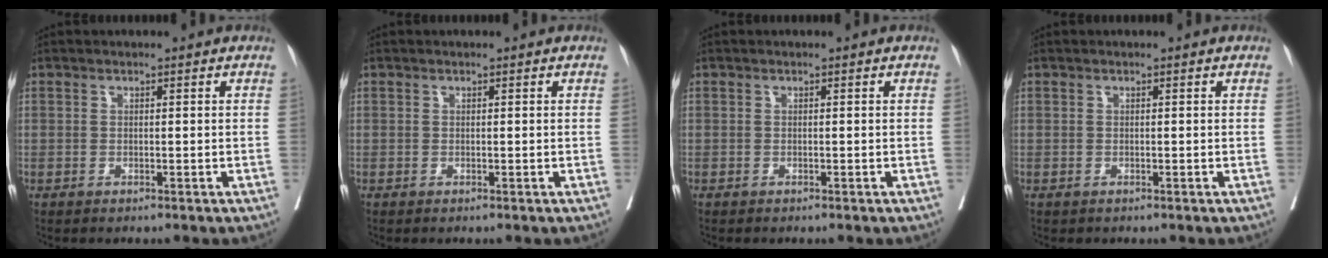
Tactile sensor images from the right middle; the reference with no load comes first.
{"total": 0.0}
{"total": 0.0}
{"total": 0.0}